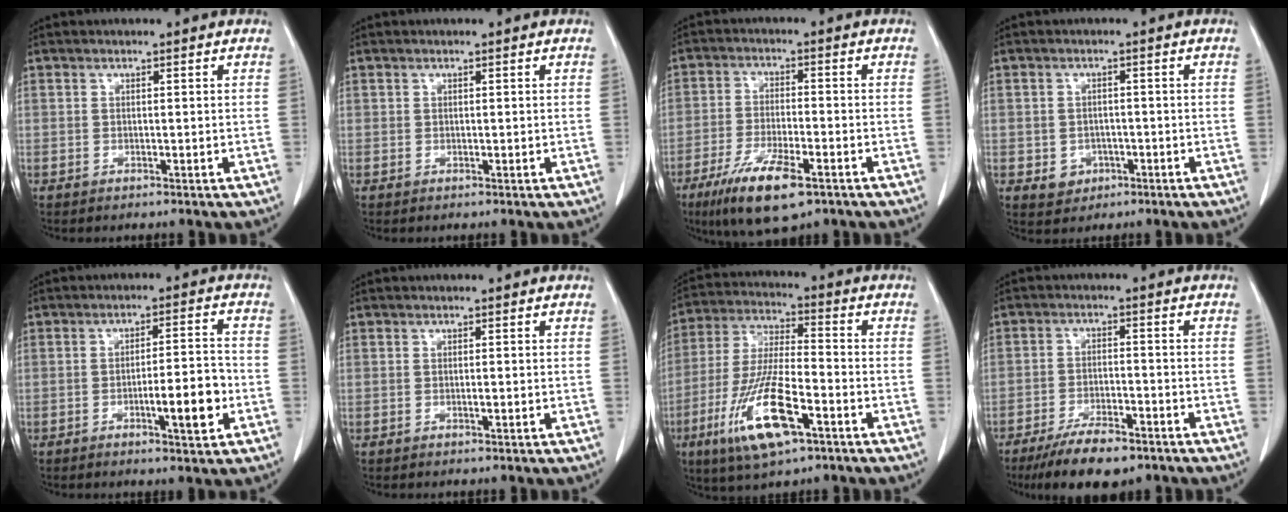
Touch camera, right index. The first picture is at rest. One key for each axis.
{"total": 0.0}
{"total": 10.7, "fx": -6.3, "fy": 2.5, "fz": 8.3, "tx": -0.156, "ty": -0.021, "tz": -0.103}
{"total": 3.3, "fx": -1.2, "fy": 3.0, "fz": 1.0, "tx": -0.010, "ty": 0.007, "tz": -0.007}
{"total": 7.4, "fx": -2.5, "fy": 1.1, "fz": 6.9, "tx": -0.103, "ty": 0.004, "tz": -0.035}
{"total": 0.8, "fx": -0.1, "fy": 0.2, "fz": 0.7, "tx": -0.014, "ty": 0.000, "tz": -0.001}
{"total": 14.7, "fx": -6.7, "fy": 3.2, "fz": 12.7, "tx": -0.264, "ty": -0.020, "tz": -0.118}
{"total": 9.5, "fx": -7.1, "fy": 2.6, "fz": 5.8, "tx": -0.097, "ty": -0.015, "tz": -0.116}